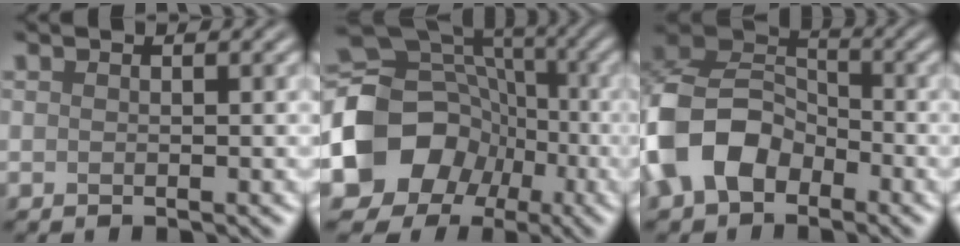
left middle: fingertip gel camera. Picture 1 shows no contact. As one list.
[{"total": 11.4, "force": [-3.2, 9.6, 5.1], "torque": [-0.111, 0.000, -0.072]}, {"total": 9.0, "force": [-3.6, 6.3, 5.4], "torque": [-0.111, 0.007, -0.087]}]